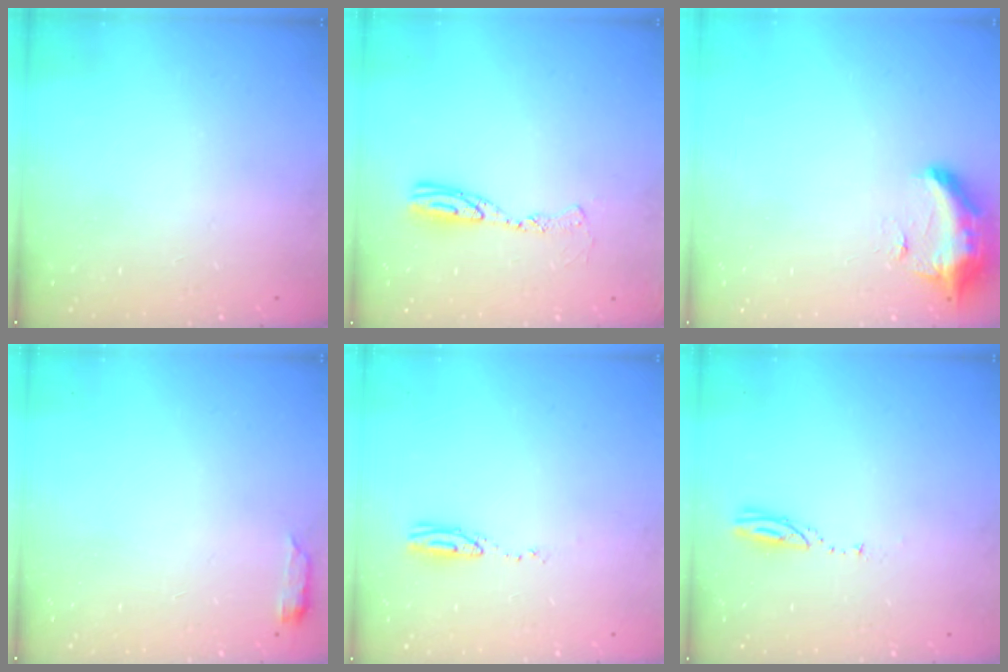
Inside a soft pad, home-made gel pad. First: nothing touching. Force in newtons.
{"total": 9.5, "press": 9.5, "slide": 0.9}
{"total": 15.9, "press": 11.4, "slide": 11.1}
{"total": 2.6, "press": 2.6, "slide": 0.5}
{"total": 14.7, "press": 6.3, "slide": 13.3}
{"total": 3.1, "press": 3.1, "slide": 0.2}